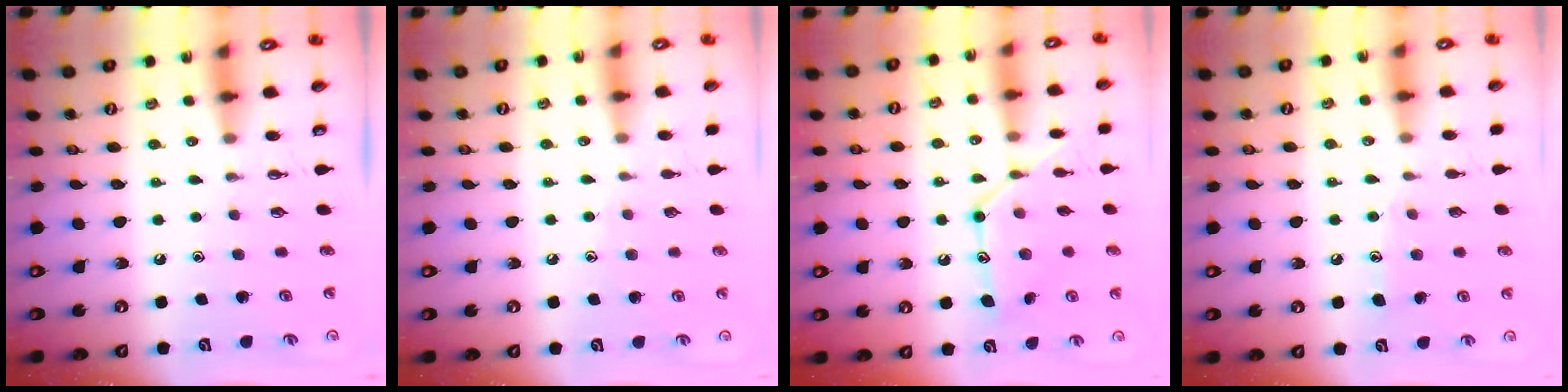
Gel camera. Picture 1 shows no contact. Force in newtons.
{"total": 4.1, "press": 4.0, "slide": 0.5}
{"total": 13.5, "press": 13.5, "slide": 0.8}
{"total": 5.7, "press": 5.6, "slide": 0.6}